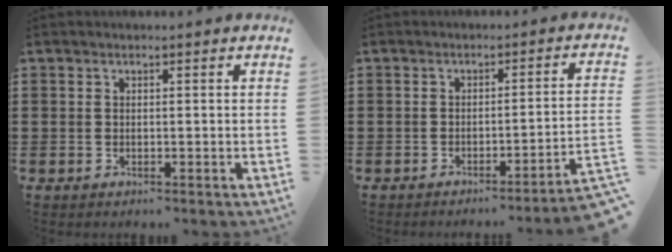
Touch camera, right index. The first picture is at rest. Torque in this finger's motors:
{"motor_torque": [1.07, -1.07, 0.23, 0.05]}